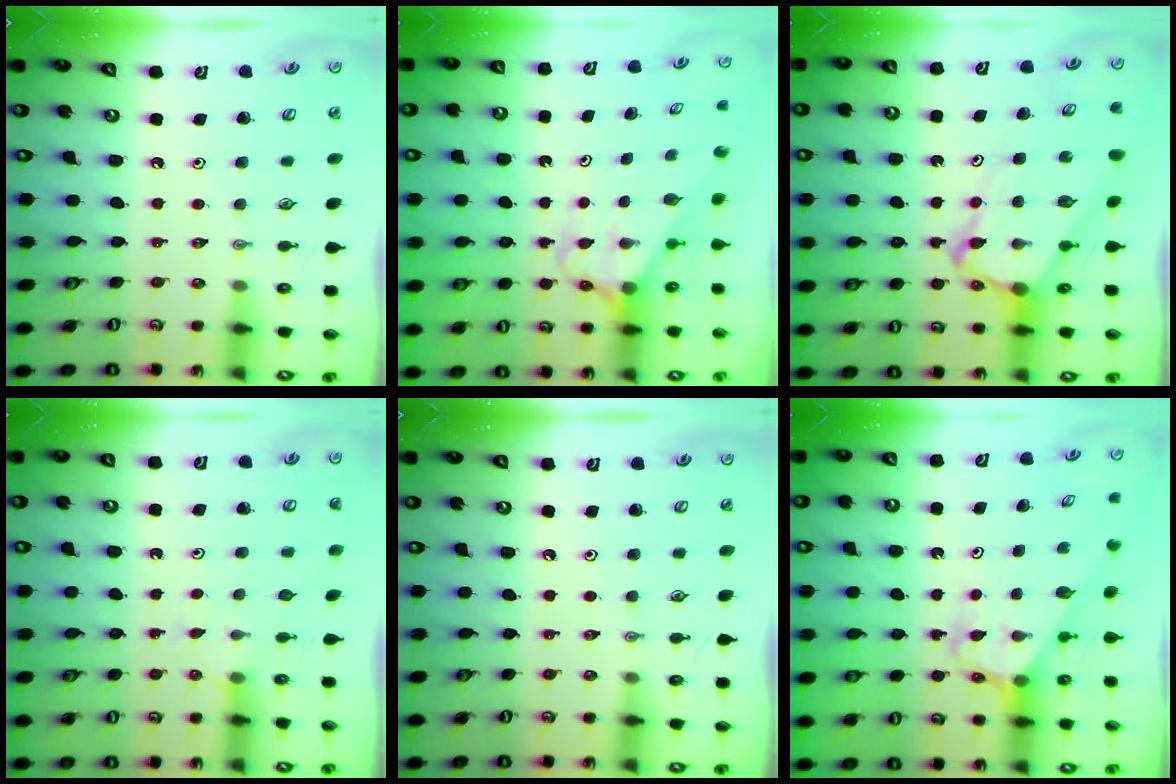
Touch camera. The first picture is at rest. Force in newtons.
{"total": 2.8, "press": 2.8, "slide": 0.2}
{"total": 6.2, "press": 6.2, "slide": 0.5}
{"total": 3.3, "press": 3.3, "slide": 0.4}
{"total": 0.0}
{"total": 3.2, "press": 3.2, "slide": 0.2}